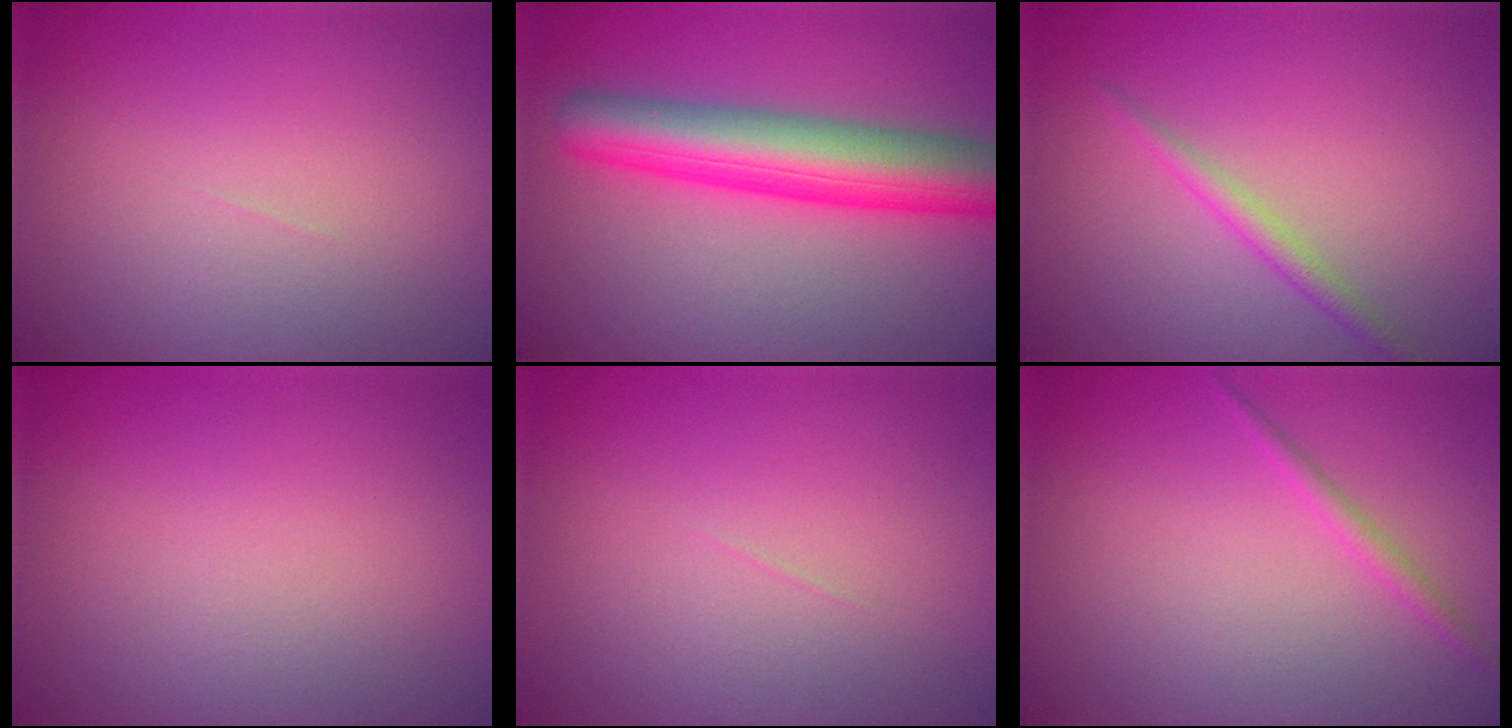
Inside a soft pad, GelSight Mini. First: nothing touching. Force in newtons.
{"total": 8.9, "press": 8.9, "slide": 0.2}
{"total": 1.6, "press": 1.6, "slide": 0.1}
{"total": 0.0}
{"total": 0.0}
{"total": 1.3, "press": 1.3, "slide": 0.0}